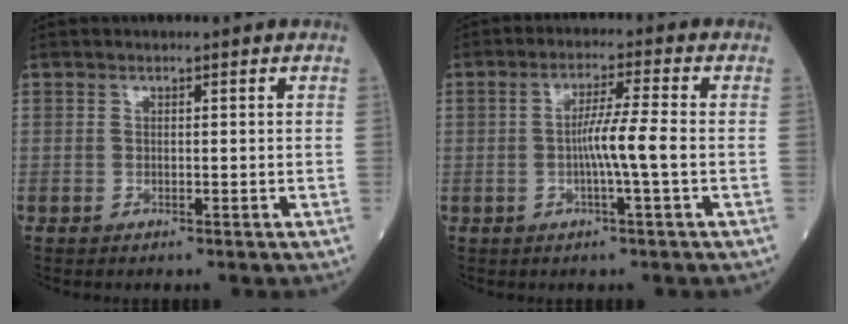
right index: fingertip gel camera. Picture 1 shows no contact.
{"total": 5.5, "force": [-0.8, -0.8, 5.4], "torque": [-0.097, 0.004, -0.018]}